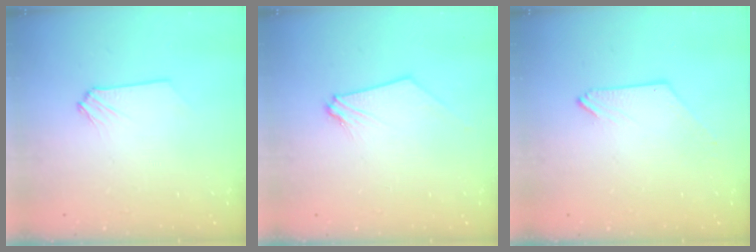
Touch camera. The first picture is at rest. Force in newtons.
{"total": 0.0}
{"total": 0.0}